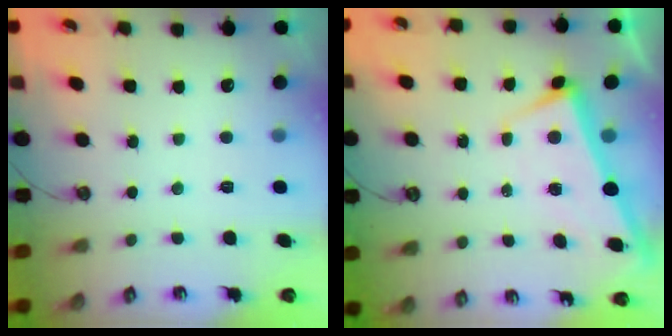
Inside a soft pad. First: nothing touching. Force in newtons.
{"total": 2.0, "press": 1.9, "slide": 0.6}